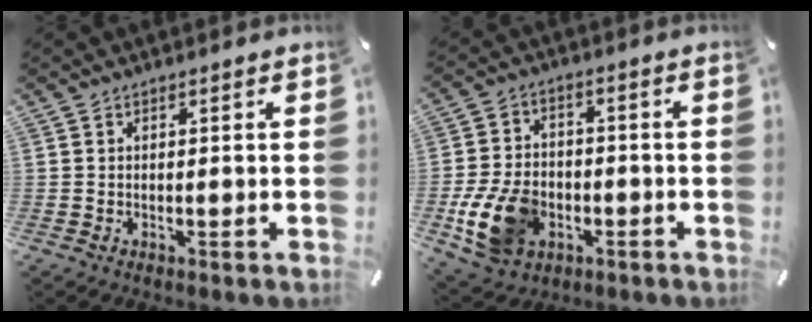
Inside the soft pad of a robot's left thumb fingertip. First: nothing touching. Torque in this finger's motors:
{"motor_torque": [1.27, 2.26, 1.12, 0.49, 0.18]}